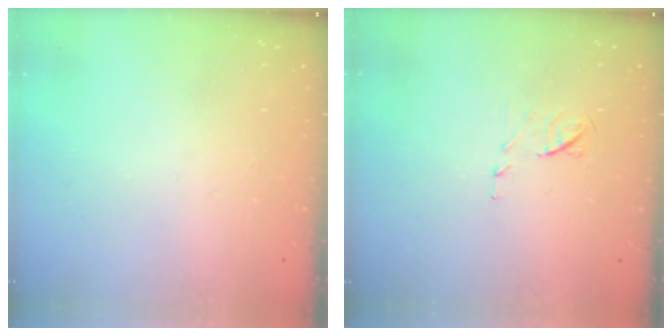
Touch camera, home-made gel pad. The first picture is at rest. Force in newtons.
{"total": 6.9, "press": 6.9, "slide": 0.7}